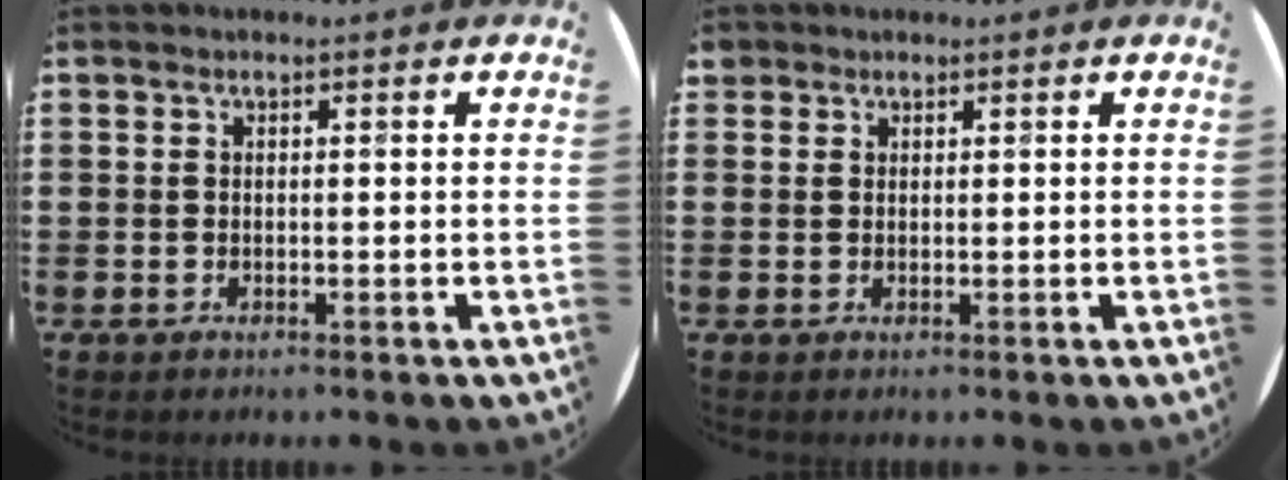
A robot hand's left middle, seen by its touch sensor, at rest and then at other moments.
{"total": 1.0, "force": [0.8, 0.5, -0.1], "torque": [0.000, 0.004, 0.017]}